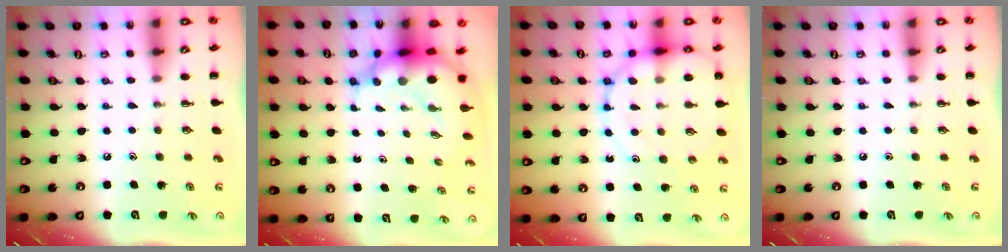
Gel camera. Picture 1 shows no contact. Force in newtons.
{"total": 8.3, "press": 7.9, "slide": 2.4}
{"total": 14.1, "press": 13.7, "slide": 3.4}
{"total": 0.0}